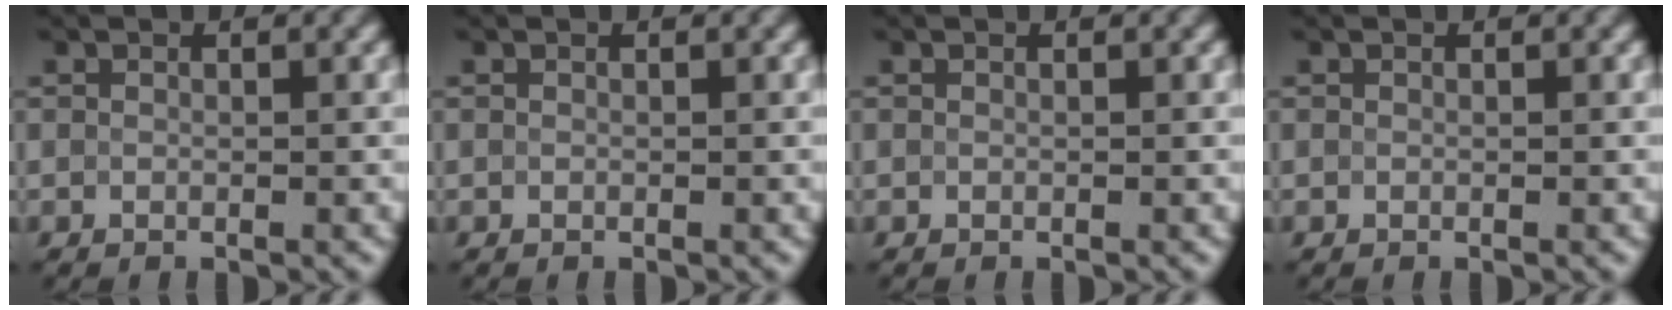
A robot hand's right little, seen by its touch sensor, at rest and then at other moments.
{"total": 0.0}
{"total": 0.0}
{"total": 0.0}